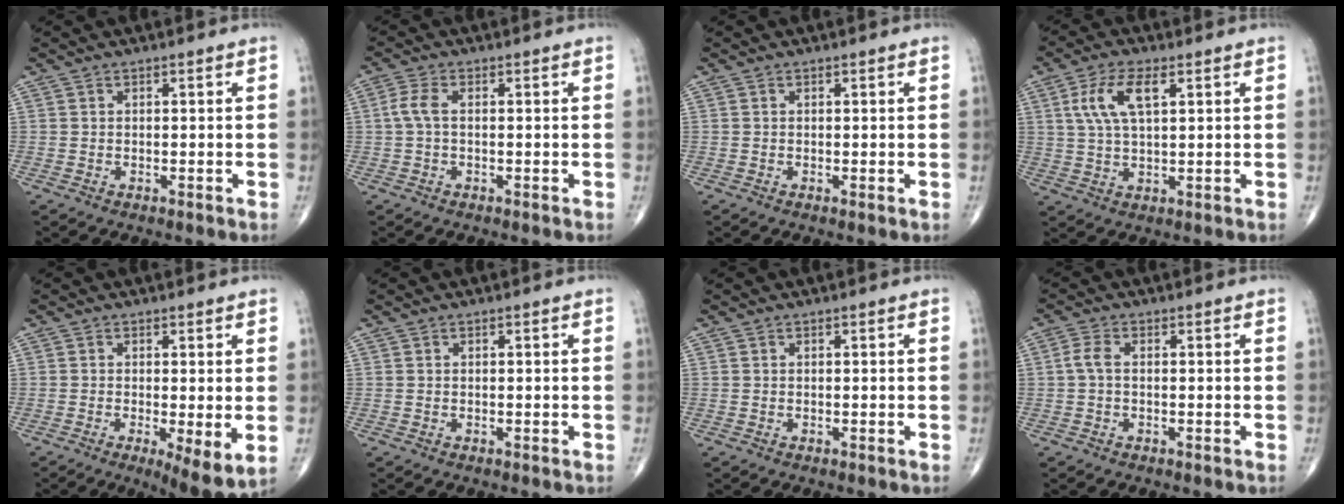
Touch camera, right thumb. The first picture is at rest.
{"total": 3.2, "force": [0.1, 1.5, 2.9], "torque": [-0.074, 0.005, -0.003]}
{"total": 0.0}
{"total": 8.2, "force": [2.8, 3.4, 6.9], "torque": [-0.144, 0.002, 0.056]}
{"total": 6.9, "force": [-1.2, 1.8, 6.5], "torque": [-0.104, -0.023, -0.020]}
{"total": 0.0}
{"total": 0.0}
{"total": 2.5, "force": [-0.1, 1.3, 2.2], "torque": [-0.049, 0.004, -0.007]}